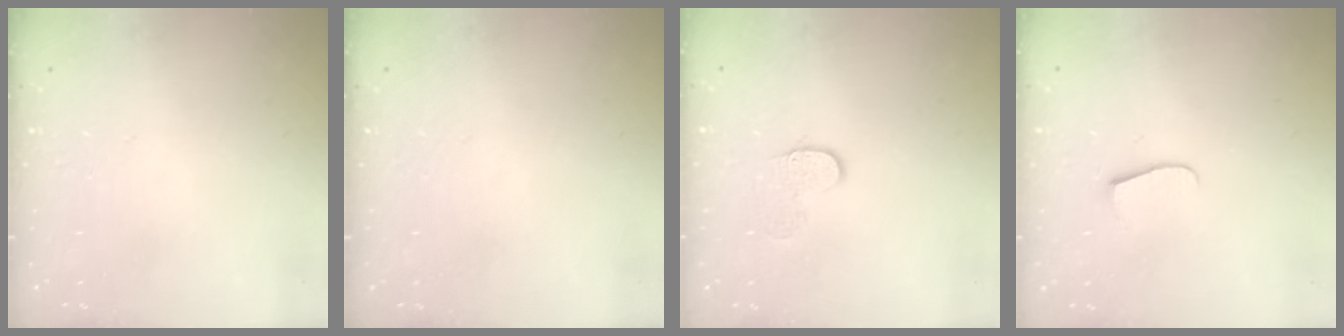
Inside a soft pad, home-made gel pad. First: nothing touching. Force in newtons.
{"total": 0.0}
{"total": 6.6, "press": 6.6, "slide": 0.6}
{"total": 7.0, "press": 6.9, "slide": 0.5}